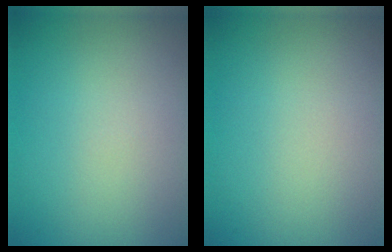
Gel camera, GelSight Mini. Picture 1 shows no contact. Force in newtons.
{"total": 0.0}